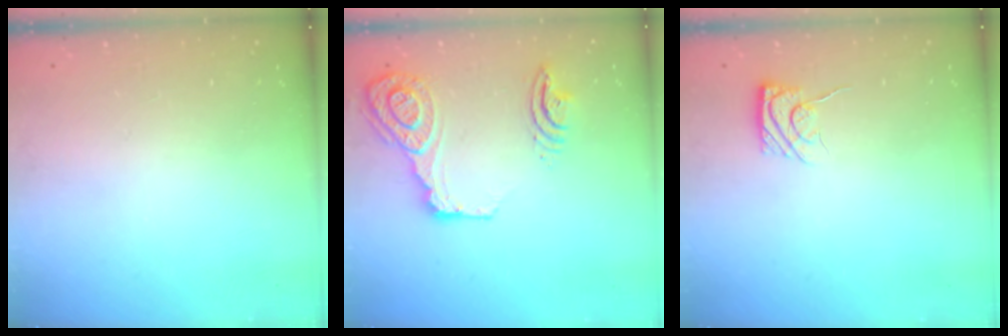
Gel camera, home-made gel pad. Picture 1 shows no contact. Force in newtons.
{"total": 17.7, "press": 17.1, "slide": 4.4}
{"total": 6.1, "press": 5.9, "slide": 1.6}